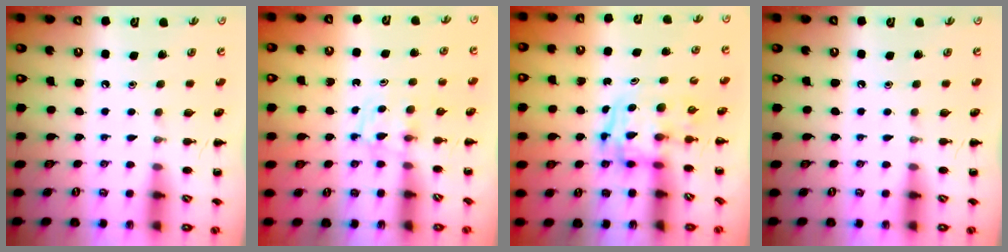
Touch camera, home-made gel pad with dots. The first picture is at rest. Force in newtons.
{"total": 2.8, "press": 2.5, "slide": 1.4}
{"total": 3.2, "press": 3.1, "slide": 0.6}
{"total": 0.0}